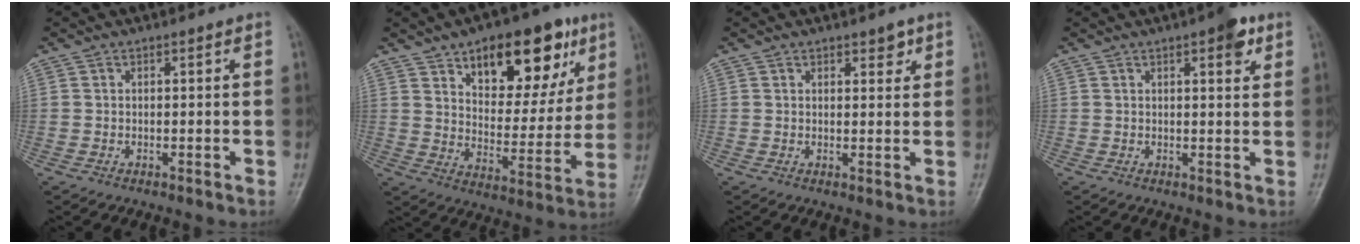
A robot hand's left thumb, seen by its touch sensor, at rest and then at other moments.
{"total": 19.8, "force": [10.3, 9.8, 13.8], "torque": [-0.137, -0.039, 0.155]}
{"total": 2.5, "force": [1.6, 1.3, 1.3], "torque": [-0.001, -0.008, 0.023]}
{"total": 4.7, "force": [2.5, 1.6, 3.7], "torque": [-0.038, -0.007, 0.027]}